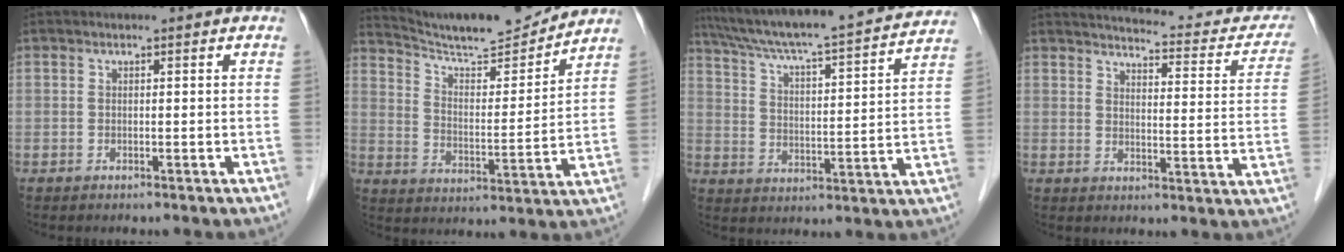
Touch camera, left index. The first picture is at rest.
{"total": 15.7, "force": [14.9, 0.8, 4.9], "torque": [-0.089, -0.007, 0.237]}
{"total": 23.4, "force": [21.3, 0.6, 9.7], "torque": [-0.164, -0.013, 0.301]}
{"total": 16.9, "force": [15.5, 3.9, 5.6], "torque": [-0.046, -0.022, 0.167]}